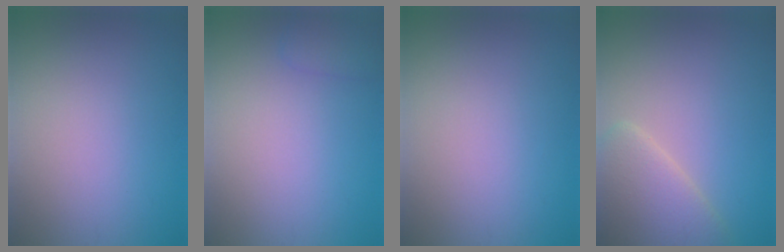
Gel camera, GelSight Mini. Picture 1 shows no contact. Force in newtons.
{"total": 1.3, "press": 1.3, "slide": 0.1}
{"total": 0.0}
{"total": 5.6, "press": 5.6, "slide": 0.5}